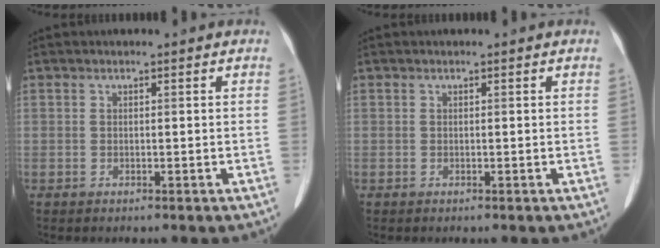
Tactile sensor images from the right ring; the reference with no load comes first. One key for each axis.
{"total": 0.0}